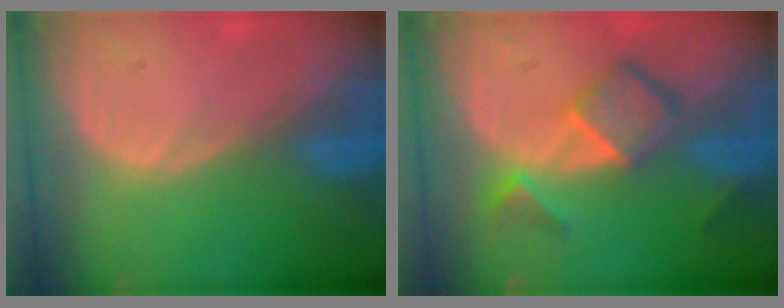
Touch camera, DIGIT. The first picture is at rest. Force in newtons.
{"total": 6.9, "press": 6.0, "slide": 3.5}